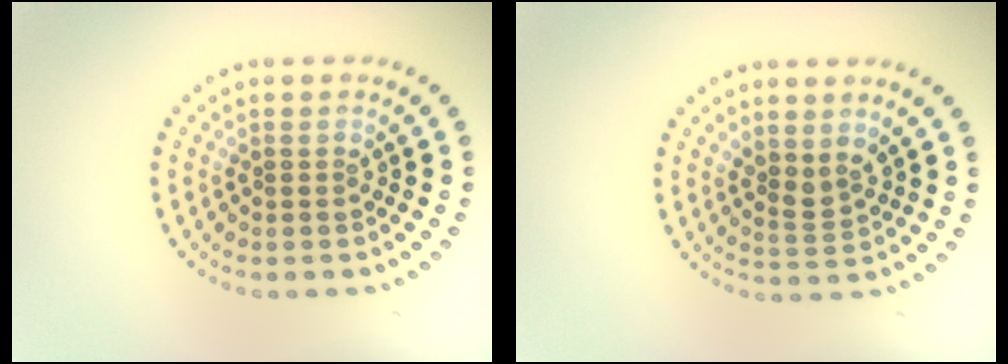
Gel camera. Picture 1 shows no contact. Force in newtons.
{"total": 1.9, "press": 1.5, "slide": 1.2}